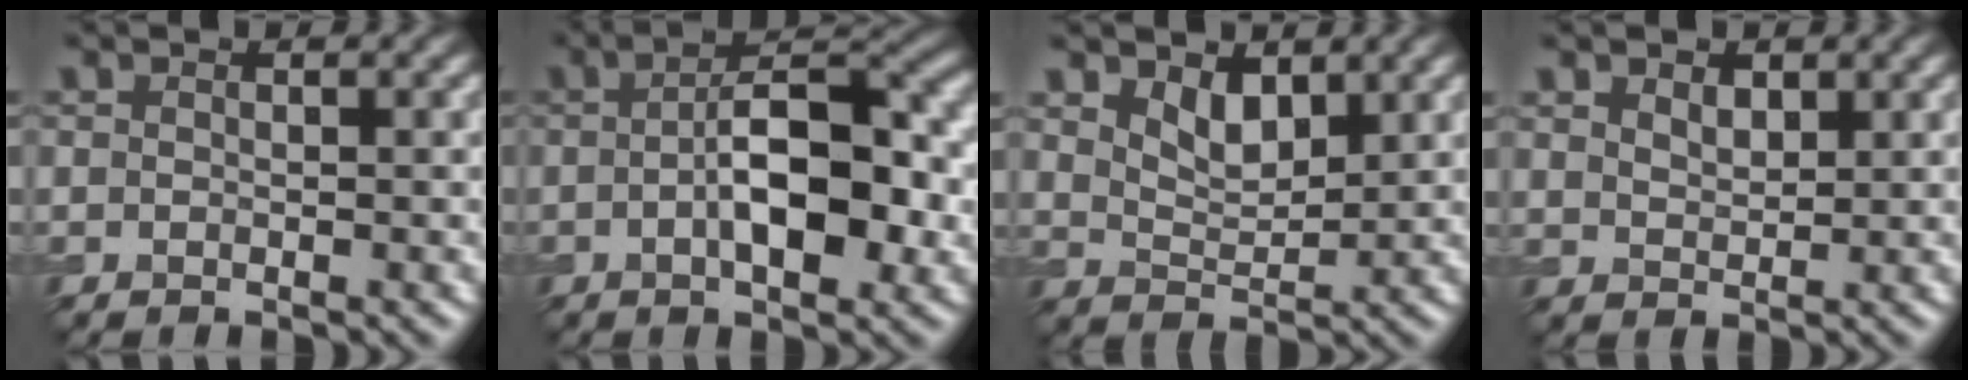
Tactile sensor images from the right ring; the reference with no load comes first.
{"total": 7.4, "force": [-1.0, 2.7, 6.8], "torque": [-0.096, 0.015, -0.021]}
{"total": 2.5, "force": [2.0, 1.3, 1.0], "torque": [-0.023, -0.006, 0.036]}
{"total": 1.7, "force": [1.4, 0.9, 0.3], "torque": [-0.004, 0.005, 0.026]}